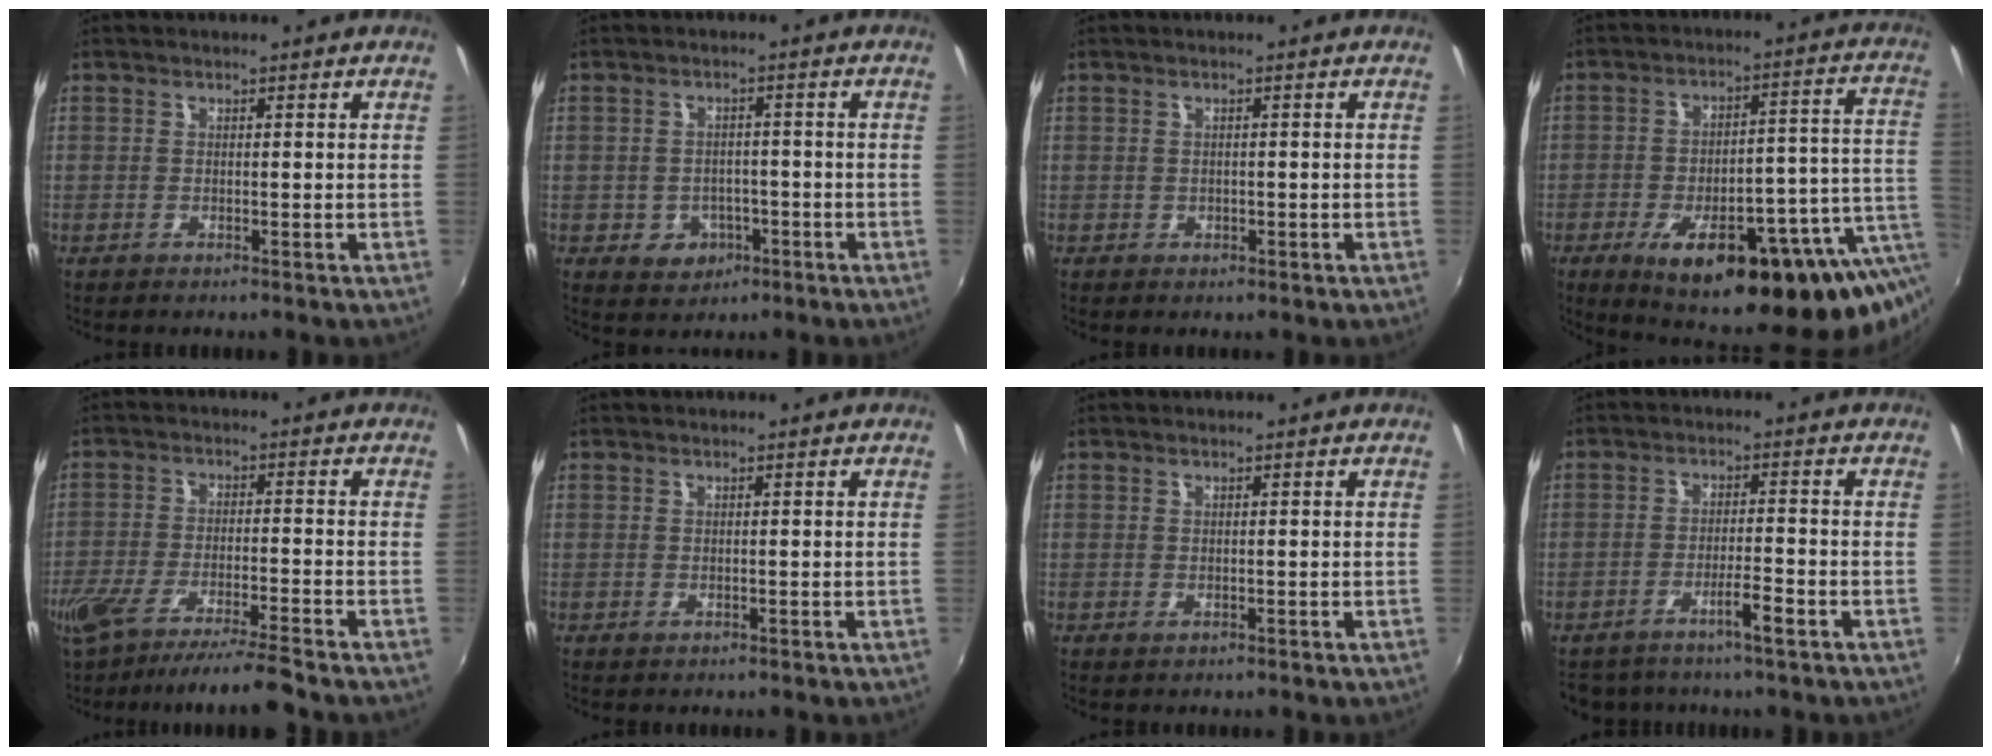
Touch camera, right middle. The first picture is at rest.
{"total": 5.6, "force": [-2.1, 4.9, 1.7], "torque": [-0.048, 0.008, -0.015]}
{"total": 1.1, "force": [-0.3, 1.0, 0.3], "torque": [-0.002, 0.000, -0.001]}
{"total": 24.9, "force": [-10.5, 7.7, 21.2], "torque": [-0.295, -0.021, -0.129]}
{"total": 10.9, "force": [-9.0, 0.2, 6.2], "torque": [-0.129, -0.027, -0.152]}
{"total": 0.0}
{"total": 0.0}
{"total": 4.1, "force": [-3.0, 0.9, 2.7], "torque": [-0.049, 0.005, -0.045]}